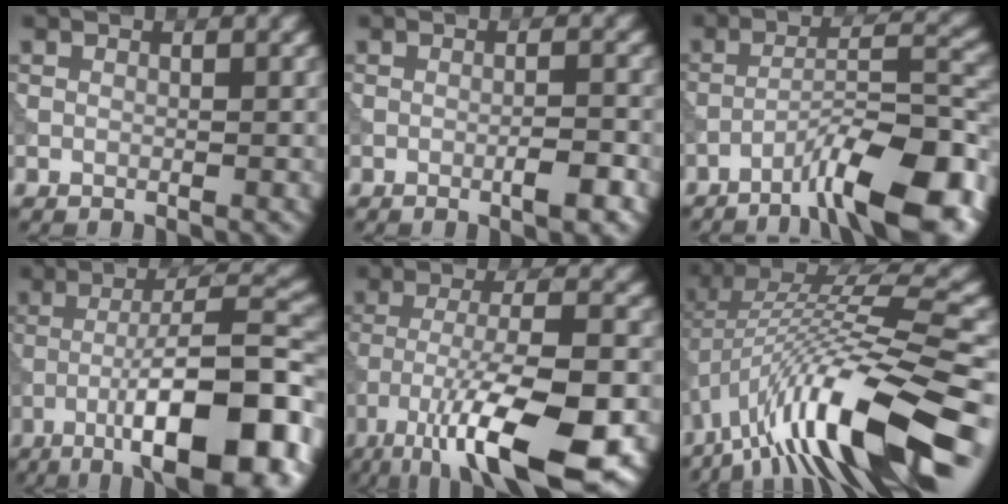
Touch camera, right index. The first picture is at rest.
{"total": 2.4, "force": [-1.0, 0.4, 2.2], "torque": [-0.031, 0.005, -0.016]}
{"total": 10.2, "force": [-6.6, 1.7, 7.6], "torque": [-0.116, 0.019, -0.109]}
{"total": 13.1, "force": [-5.8, 2.9, 11.4], "torque": [-0.165, 0.015, -0.086]}
{"total": 12.7, "force": [-6.8, 3.6, 10.1], "torque": [-0.179, -0.006, -0.119]}
{"total": 13.7, "force": [-5.5, 3.7, 12.0], "torque": [-0.213, 0.022, -0.087]}